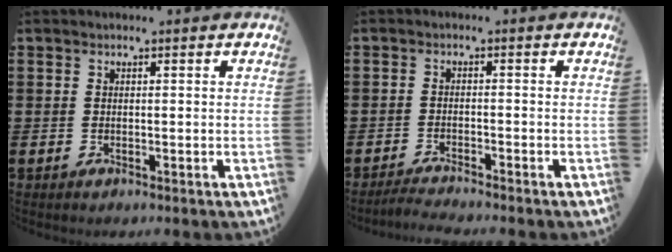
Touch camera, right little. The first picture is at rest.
{"total": 1.6, "force": [-1.6, -0.2, 0.4], "torque": [-0.006, 0.002, -0.031]}